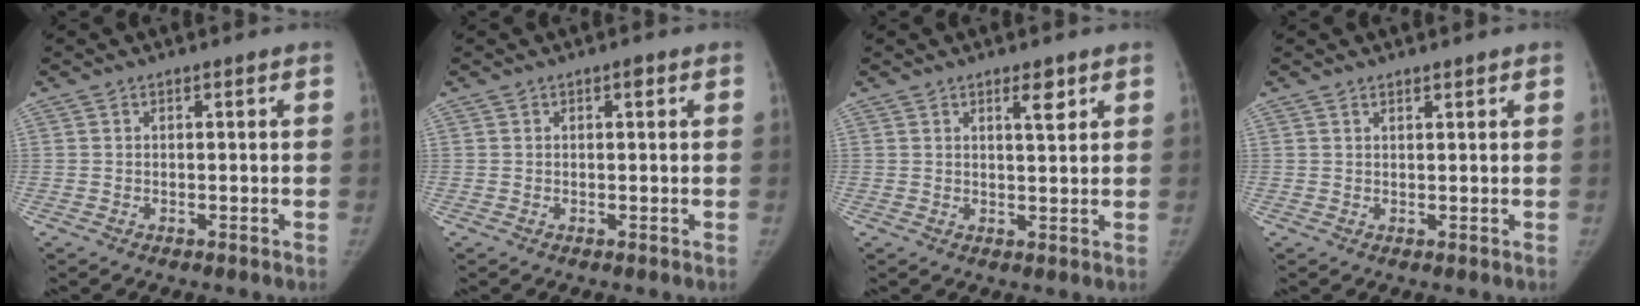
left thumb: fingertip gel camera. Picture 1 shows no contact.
{"total": 0.9, "force": [0.4, 0.4, 0.7], "torque": [-0.007, 0.001, 0.005]}
{"total": 3.3, "force": [2.0, 0.9, 2.4], "torque": [-0.028, -0.013, 0.032]}
{"total": 1.0, "force": [0.9, 0.3, 0.4], "torque": [0.001, -0.008, 0.013]}